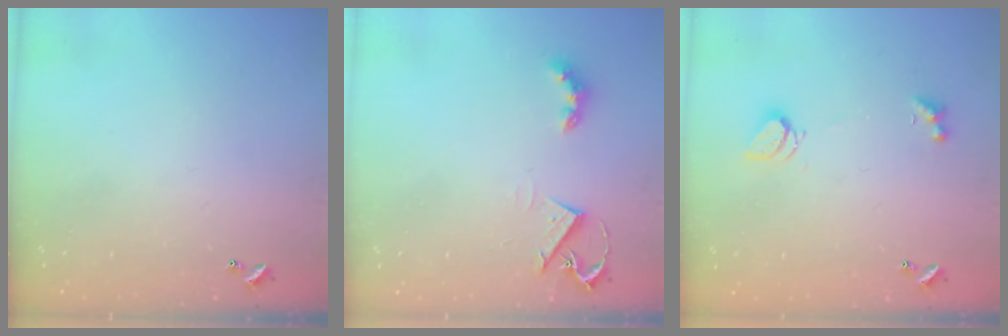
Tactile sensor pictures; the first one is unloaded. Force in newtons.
{"total": 4.6, "press": 4.5, "slide": 0.6}
{"total": 2.5, "press": 2.5, "slide": 0.6}